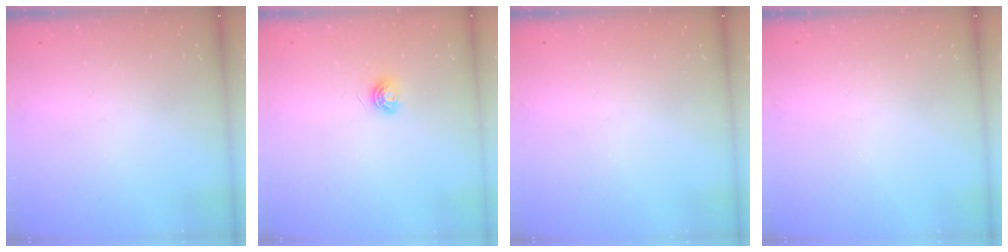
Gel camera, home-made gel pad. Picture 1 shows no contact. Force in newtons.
{"total": 5.0, "press": 4.9, "slide": 0.6}
{"total": 0.0}
{"total": 0.0}